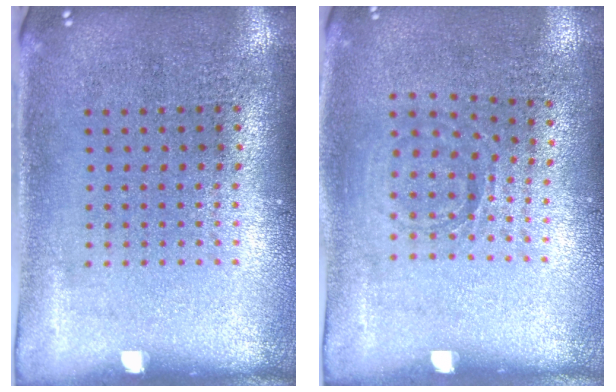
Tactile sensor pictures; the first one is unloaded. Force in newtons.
{"total": 0.8, "press": 0.7, "slide": 0.3}